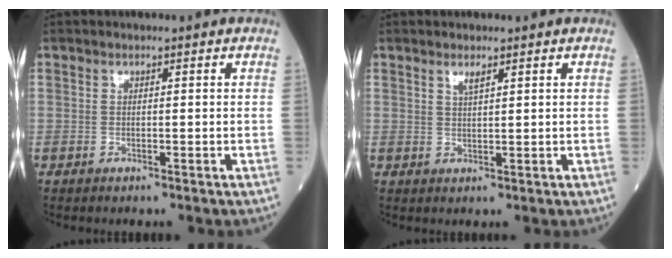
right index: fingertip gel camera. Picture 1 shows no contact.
{"total": 1.5, "force": [1.1, 0.2, 1.1], "torque": [-0.022, -0.002, 0.021]}